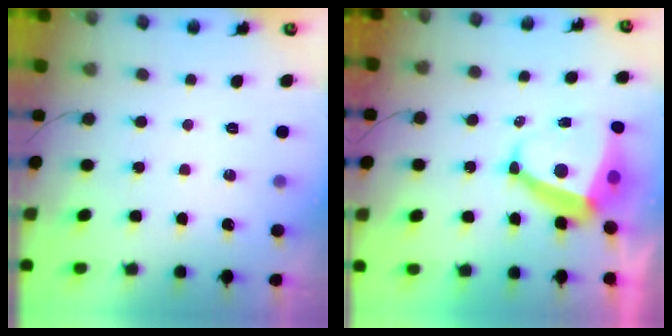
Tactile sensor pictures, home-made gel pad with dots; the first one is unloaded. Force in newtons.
{"total": 9.0, "press": 8.9, "slide": 1.1}